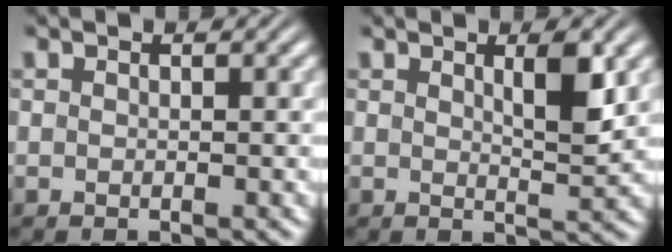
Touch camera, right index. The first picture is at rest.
{"total": 2.6, "force": [1.1, 0.2, 2.3], "torque": [-0.034, -0.013, 0.021]}